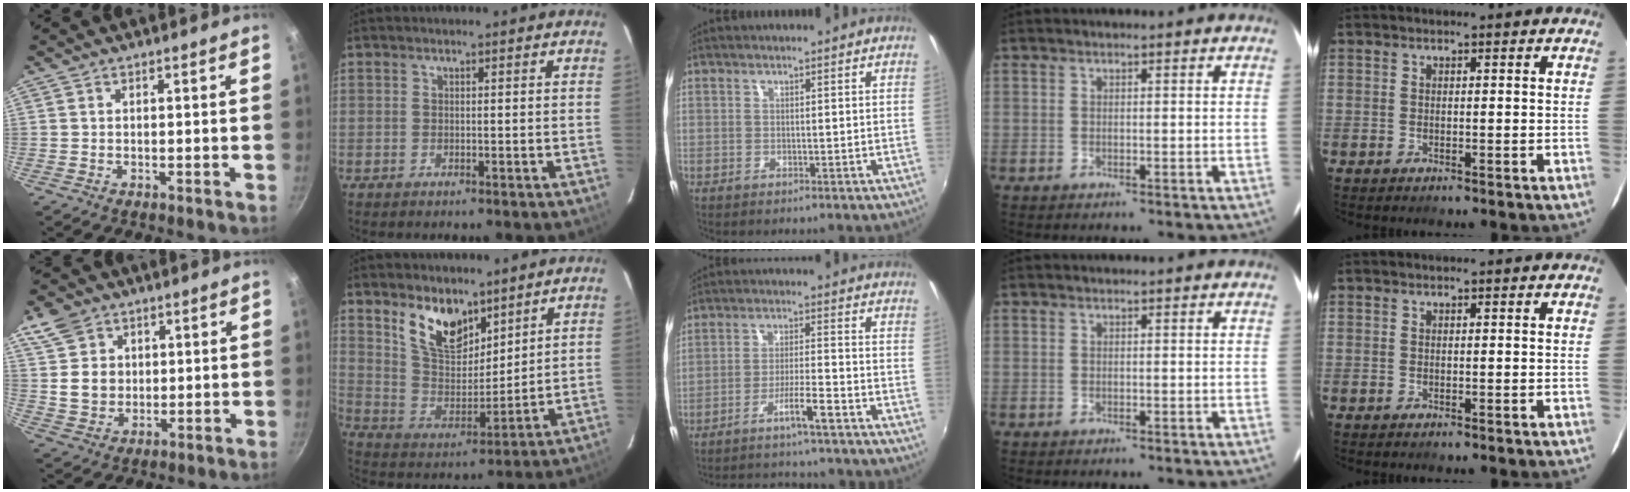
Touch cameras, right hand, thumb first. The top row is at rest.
{"thumb": {"total": 8.8, "force": [3.4, 7.3, 3.6], "torque": [-0.032, -0.015, 0.067]}, "index": {"total": 12.0, "force": [8.0, 6.1, 6.5], "torque": [-0.124, 0.001, 0.159]}, "middle": {"total": 9.7, "force": [-8.7, 0.4, 4.4], "torque": [-0.092, 0.004, -0.136]}}